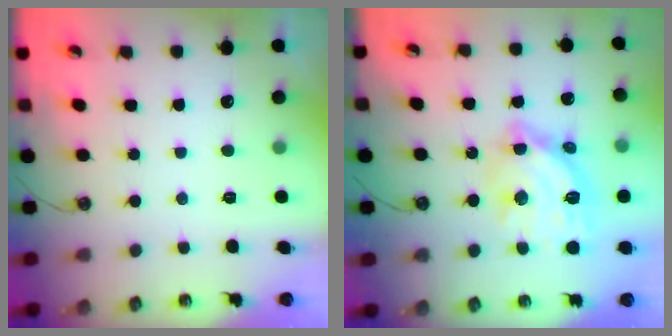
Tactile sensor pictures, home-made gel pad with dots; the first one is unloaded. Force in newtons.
{"total": 15.2, "press": 15.1, "slide": 1.5}